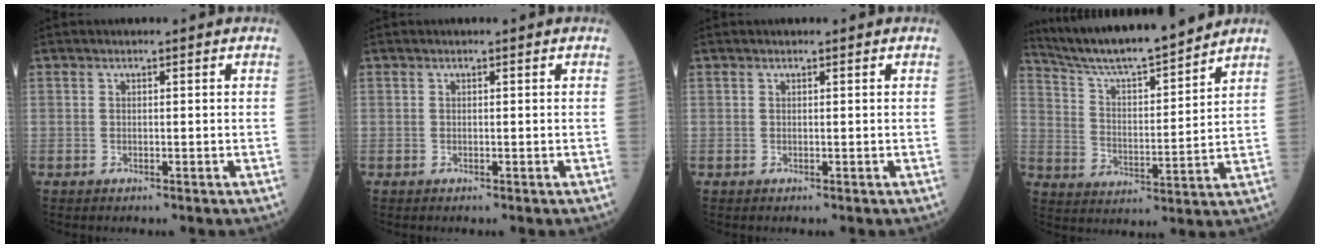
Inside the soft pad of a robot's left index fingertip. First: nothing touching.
{"total": 0.0}
{"total": 0.0}
{"total": 14.9, "force": [13.7, 0.0, 5.8], "torque": [-0.111, 0.004, 0.232]}